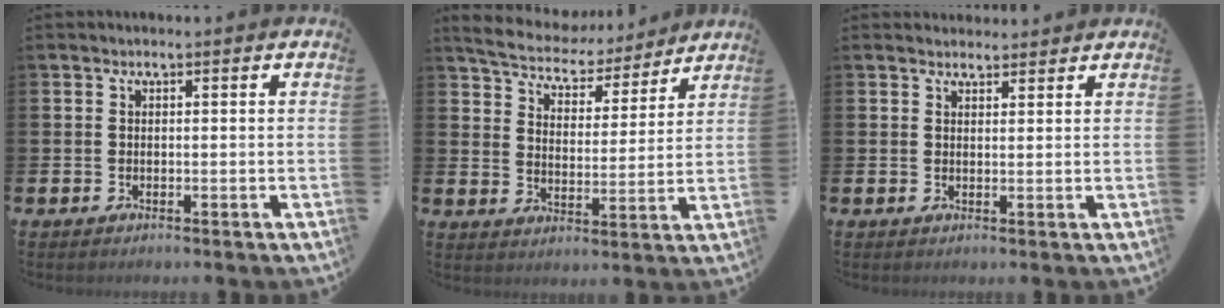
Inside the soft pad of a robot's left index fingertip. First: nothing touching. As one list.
[{"total": 6.8, "force": [6.6, 1.5, 1.1], "torque": [-0.053, -0.049, 0.113]}, {"total": 2.0, "force": [1.9, 0.6, -0.1], "torque": [0.006, -0.009, 0.034]}]